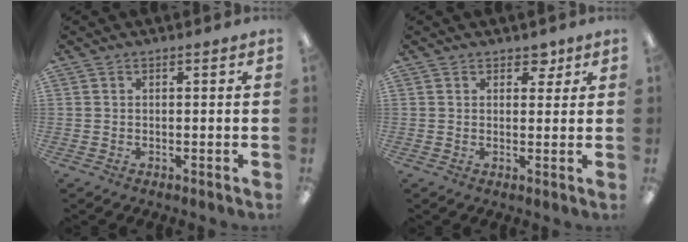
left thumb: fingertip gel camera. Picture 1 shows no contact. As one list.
[{"total": 3.6, "force": [2.6, 2.1, 1.4], "torque": [-0.001, -0.011, 0.040]}]